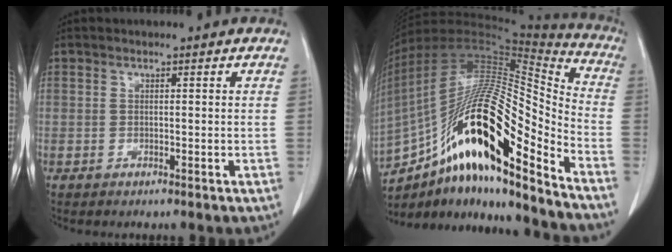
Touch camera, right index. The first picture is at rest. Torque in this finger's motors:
{"motor_torque": [1.49, -0.29, 1.05, 0.21]}